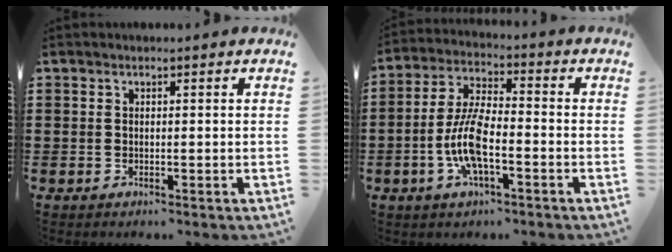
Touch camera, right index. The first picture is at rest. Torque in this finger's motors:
{"motor_torque": [1.23, 0.91, 0.38, 0.21]}